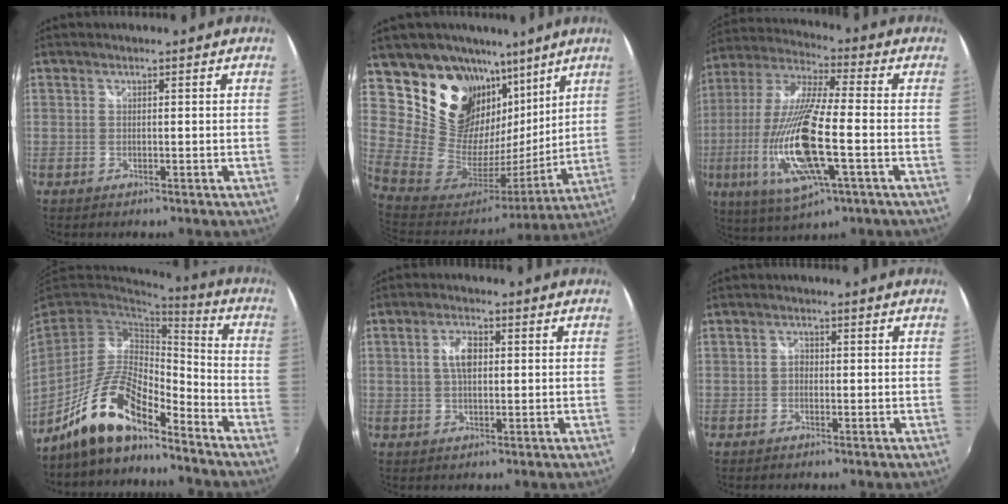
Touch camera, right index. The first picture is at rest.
{"total": 21.3, "force": [13.7, 13.6, 9.0], "torque": [-0.181, -0.008, 0.262]}
{"total": 20.8, "force": [-5.6, 4.6, 19.5], "torque": [-0.391, -0.034, -0.103]}
{"total": 14.8, "force": [-11.0, 3.9, 9.1], "torque": [-0.190, -0.003, -0.209]}
{"total": 4.2, "force": [0.6, 2.1, 3.5], "torque": [-0.068, 0.008, 0.011]}
{"total": 1.2, "force": [-0.4, 0.9, 0.5], "torque": [-0.009, 0.002, -0.011]}